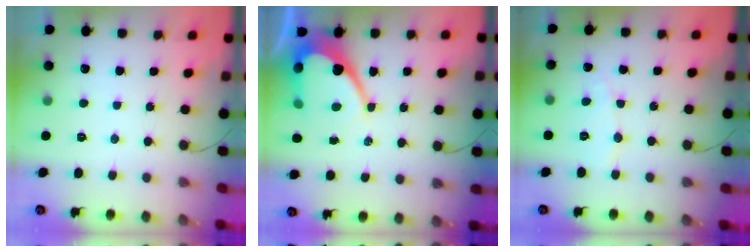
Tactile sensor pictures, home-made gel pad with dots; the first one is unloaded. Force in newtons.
{"total": 13.0, "press": 12.9, "slide": 1.0}
{"total": 4.3, "press": 4.3, "slide": 0.3}